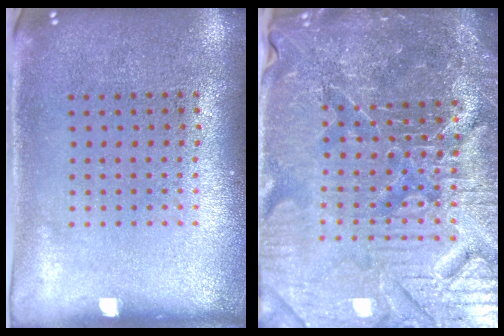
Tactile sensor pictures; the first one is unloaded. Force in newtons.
{"total": 6.3, "press": 5.7, "slide": 2.5}